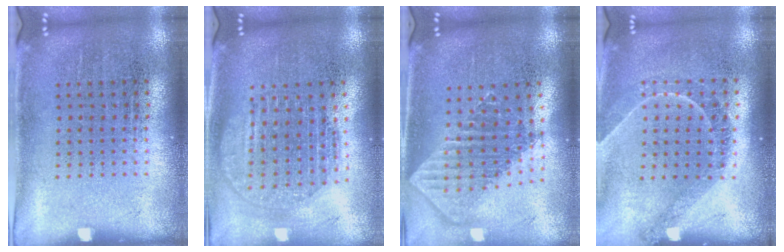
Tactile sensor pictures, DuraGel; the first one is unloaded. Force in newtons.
{"total": 1.9, "press": 1.5, "slide": 1.0}
{"total": 1.9, "press": 1.5, "slide": 1.1}
{"total": 1.2, "press": 1.2, "slide": 0.4}